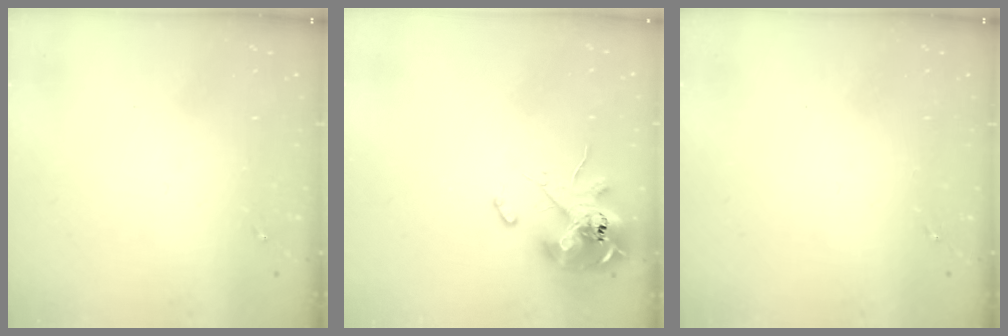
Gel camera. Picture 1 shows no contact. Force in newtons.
{"total": 12.0, "press": 11.8, "slide": 1.9}
{"total": 0.0}